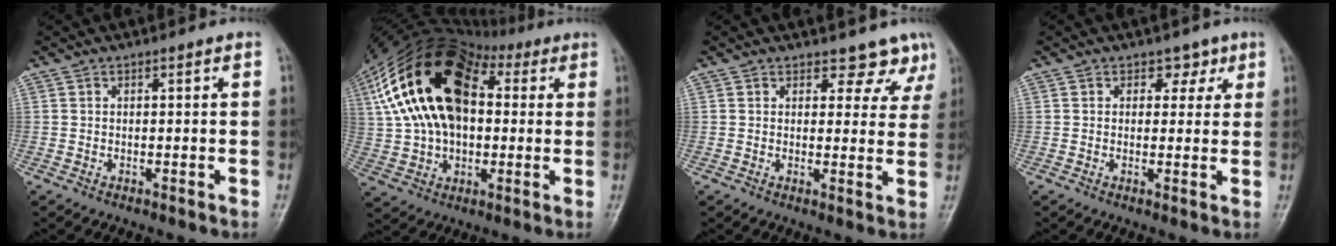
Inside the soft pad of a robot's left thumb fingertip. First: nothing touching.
{"total": 24.3, "force": [4.4, 15.5, 18.2], "torque": [-0.331, 0.029, 0.072]}
{"total": 5.8, "force": [4.8, 3.2, 0.6], "torque": [0.033, -0.028, 0.042]}
{"total": 3.3, "force": [1.7, 2.7, 1.1], "torque": [0.014, -0.005, 0.018]}